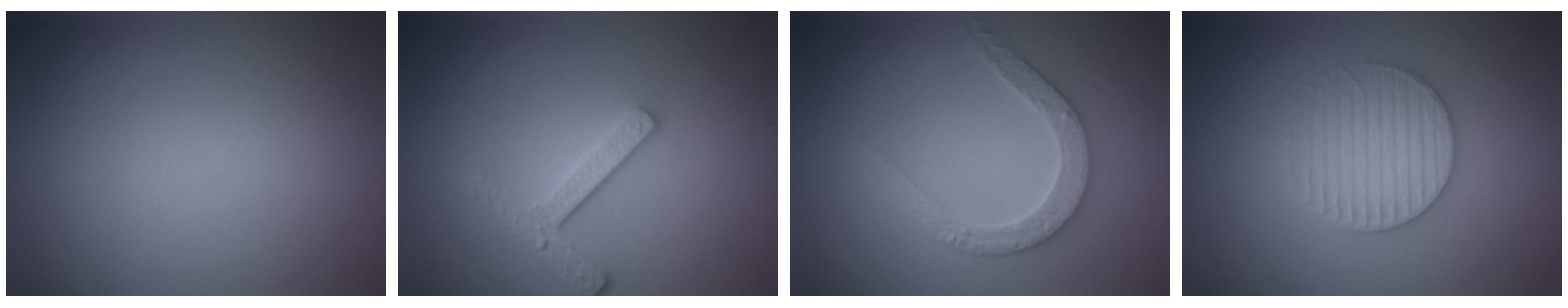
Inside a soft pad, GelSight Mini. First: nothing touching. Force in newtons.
{"total": 3.2, "press": 2.5, "slide": 2.0}
{"total": 2.9, "press": 2.9, "slide": 0.5}
{"total": 3.1, "press": 3.1, "slide": 0.4}